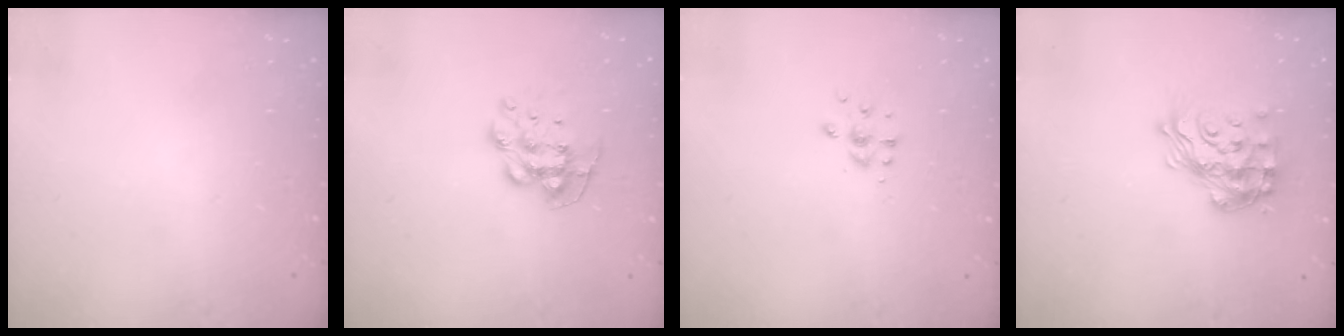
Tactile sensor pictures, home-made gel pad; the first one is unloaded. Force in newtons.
{"total": 9.5, "press": 9.4, "slide": 0.8}
{"total": 6.3, "press": 6.3, "slide": 0.5}
{"total": 18.3, "press": 18.3, "slide": 1.4}